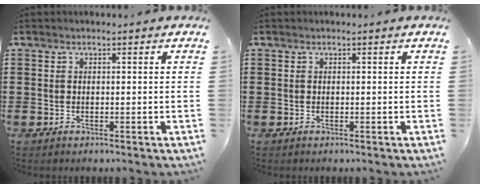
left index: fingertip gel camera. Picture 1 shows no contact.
{"total": 0.0}